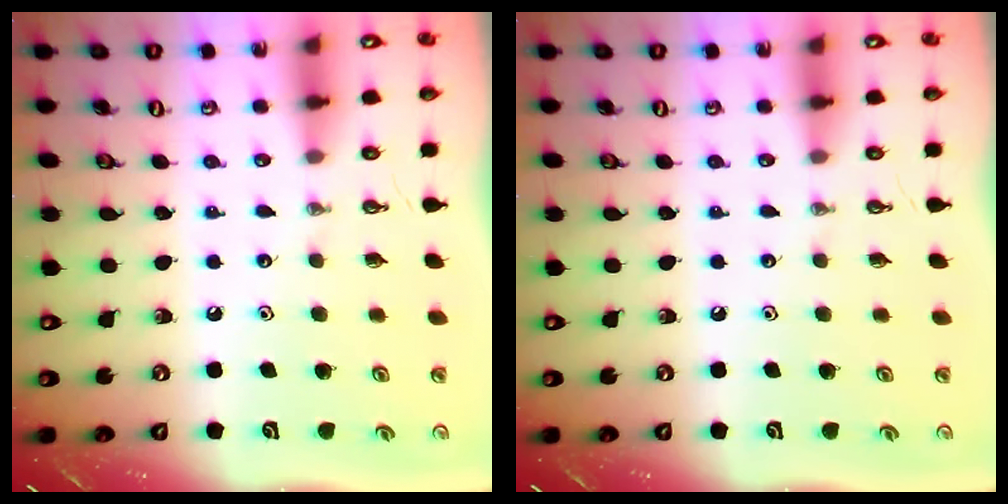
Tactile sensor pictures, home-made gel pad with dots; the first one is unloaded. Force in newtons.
{"total": 0.0}